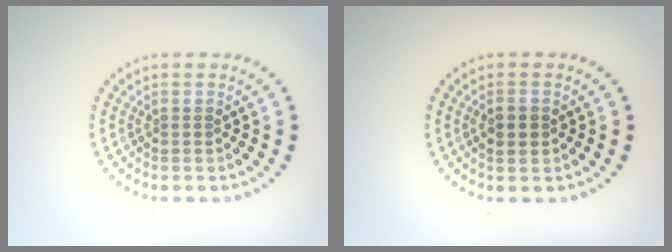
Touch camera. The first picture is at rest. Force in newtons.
{"total": 1.7, "press": 1.7, "slide": 0.2}